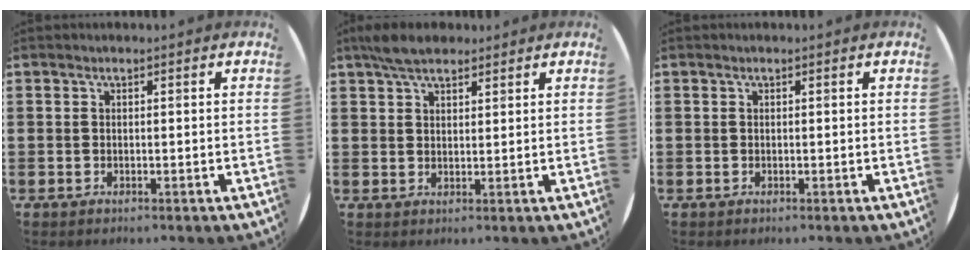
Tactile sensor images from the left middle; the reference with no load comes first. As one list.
[{"total": 4.7, "force": [3.9, 1.7, 2.1], "torque": [-0.050, 0.002, 0.073]}, {"total": 0.0}]